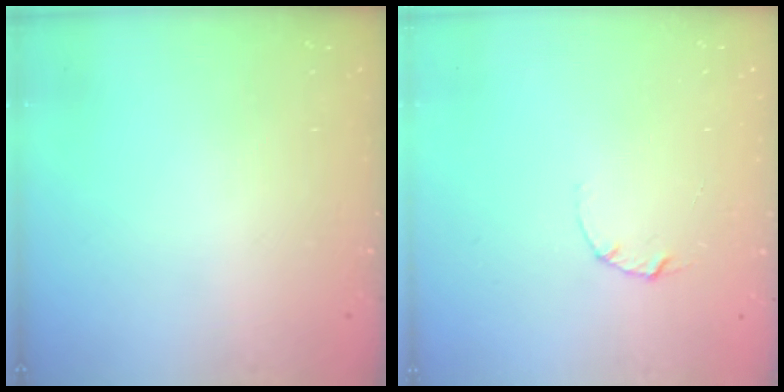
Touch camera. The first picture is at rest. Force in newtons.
{"total": 2.1, "press": 2.1, "slide": 0.1}